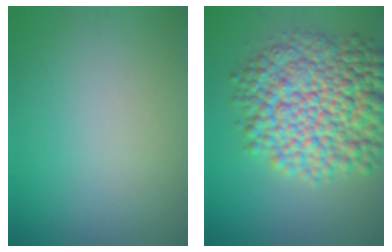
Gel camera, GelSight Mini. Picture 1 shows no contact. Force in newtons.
{"total": 11.5, "press": 11.5, "slide": 0.3}